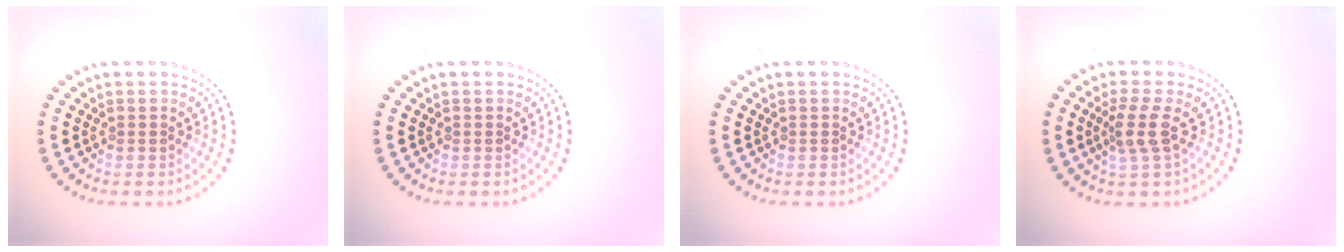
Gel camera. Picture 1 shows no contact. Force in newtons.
{"total": 0.0}
{"total": 0.0}
{"total": 2.4, "press": 2.0, "slide": 1.4}